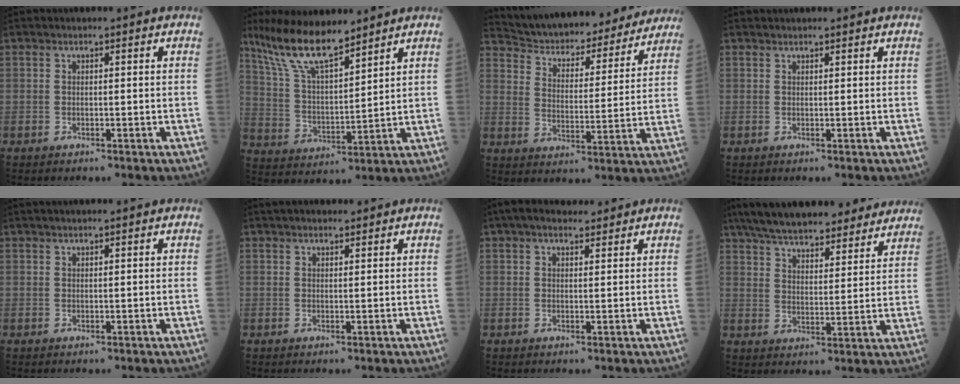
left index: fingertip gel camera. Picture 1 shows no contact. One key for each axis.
{"total": 11.9, "fx": 9.8, "fy": 2.1, "fz": 6.4, "tx": -0.125, "ty": 0.006, "tz": 0.191}
{"total": 24.0, "fx": 22.2, "fy": 5.8, "fz": 7.2, "tx": -0.111, "ty": -0.014, "tz": 0.299}
{"total": 3.3, "fx": 3.1, "fy": 0.4, "fz": 0.9, "tx": -0.004, "ty": 0.027, "tz": 0.041}
{"total": 4.5, "fx": 3.9, "fy": 0.2, "fz": 2.2, "tx": -0.021, "ty": 0.030, "tz": 0.057}
{"total": 5.6, "fx": 4.9, "fy": 1.4, "fz": 2.4, "tx": -0.023, "ty": 0.029, "tz": 0.075}
{"total": 5.7, "fx": 4.7, "fy": 1.7, "fz": 2.7, "tx": -0.035, "ty": 0.032, "tz": 0.076}
{"total": 26.6, "fx": 23.0, "fy": 6.3, "fz": 11.6, "tx": -0.187, "ty": 0.025, "tz": 0.311}